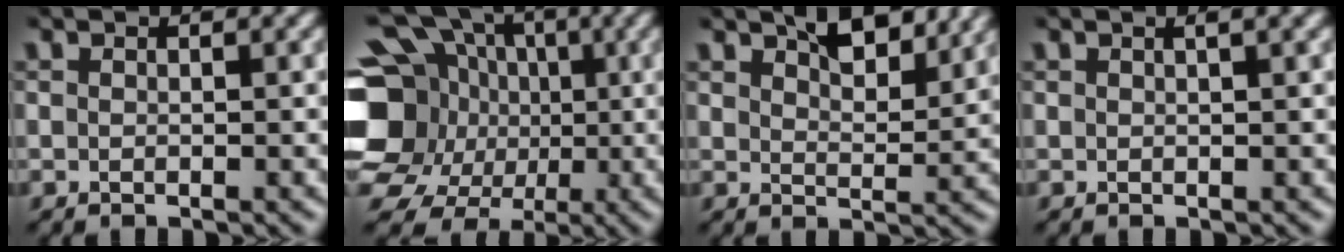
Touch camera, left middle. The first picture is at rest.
{"total": 17.2, "force": [-1.3, 15.5, 7.4], "torque": [-0.196, 0.004, -0.043]}
{"total": 5.0, "force": [3.6, 1.6, 3.1], "torque": [-0.041, 0.002, 0.049]}
{"total": 1.4, "force": [0.7, 0.2, 1.2], "torque": [-0.014, 0.004, 0.006]}